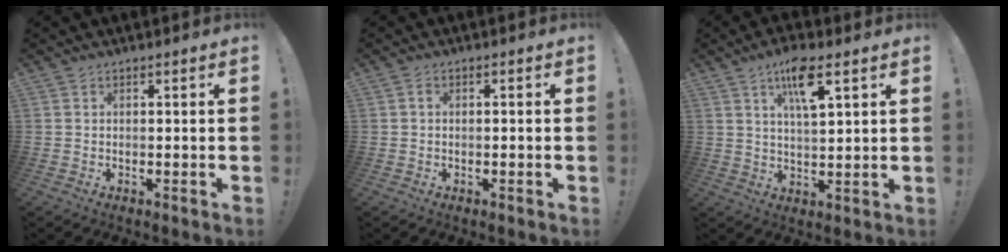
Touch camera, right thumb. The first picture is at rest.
{"total": 0.9, "force": [-0.5, 0.4, 0.6], "torque": [-0.012, 0.003, -0.008]}
{"total": 9.9, "force": [5.3, 3.0, 7.9], "torque": [-0.128, -0.012, 0.088]}